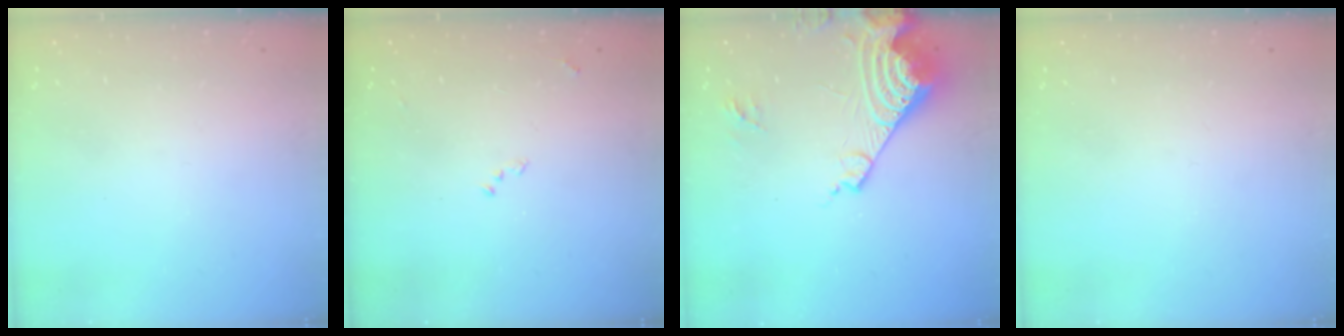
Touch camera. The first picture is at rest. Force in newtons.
{"total": 7.5, "press": 7.5, "slide": 1.0}
{"total": 17.3, "press": 17.1, "slide": 2.2}
{"total": 0.0}